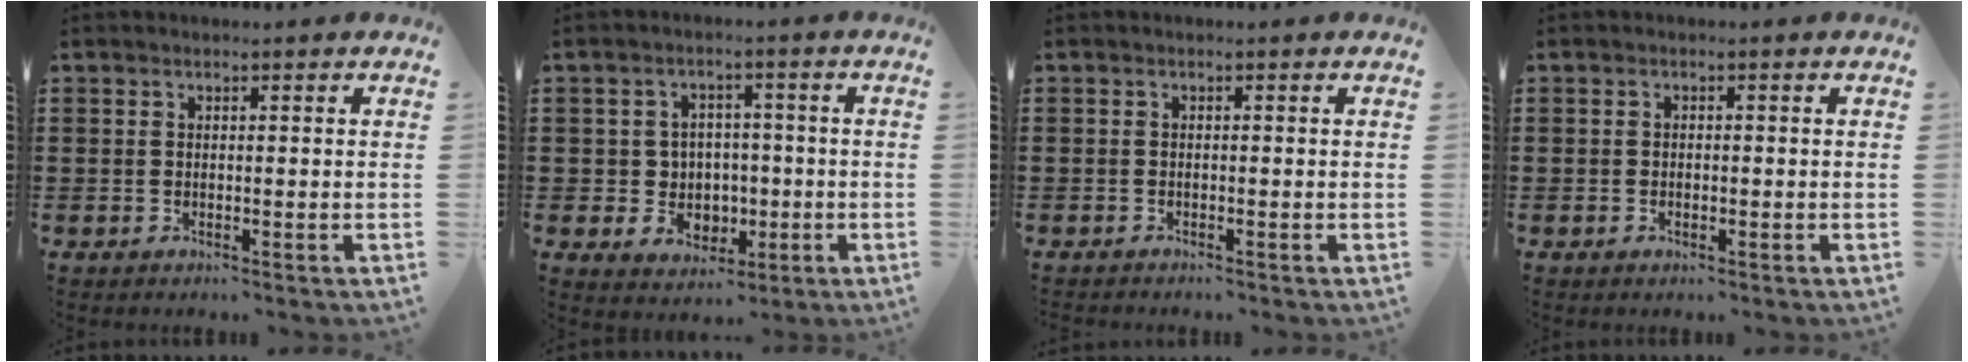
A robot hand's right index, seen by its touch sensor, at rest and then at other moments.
{"total": 4.6, "force": [-0.2, 4.5, 1.1], "torque": [-0.036, 0.005, -0.005]}
{"total": 0.7, "force": [-0.7, -0.1, 0.0], "torque": [0.000, -0.003, -0.014]}
{"total": 0.6, "force": [-0.3, 0.2, 0.4], "torque": [-0.010, -0.005, -0.004]}